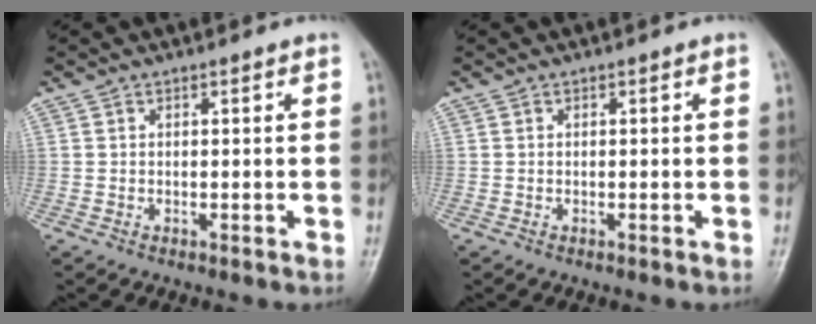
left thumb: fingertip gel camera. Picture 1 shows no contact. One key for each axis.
{"total": 0.0}